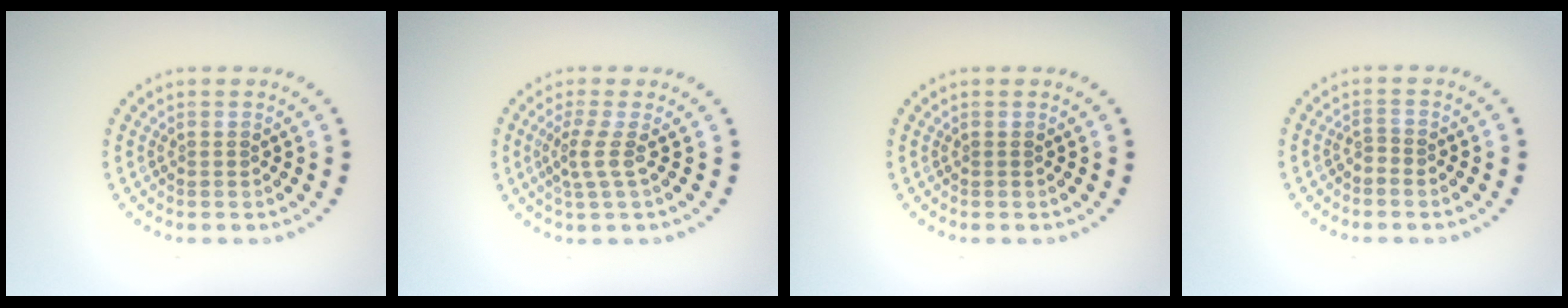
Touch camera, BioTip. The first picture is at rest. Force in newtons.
{"total": 2.0, "press": 1.4, "slide": 1.5}
{"total": 0.0}
{"total": 0.5, "press": 0.2, "slide": 0.5}